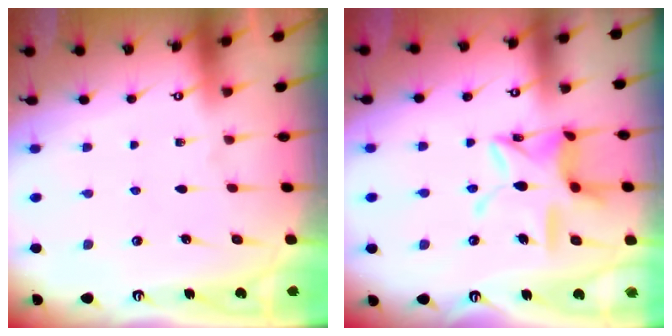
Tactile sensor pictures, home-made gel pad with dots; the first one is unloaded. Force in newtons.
{"total": 13.5, "press": 13.5, "slide": 1.0}